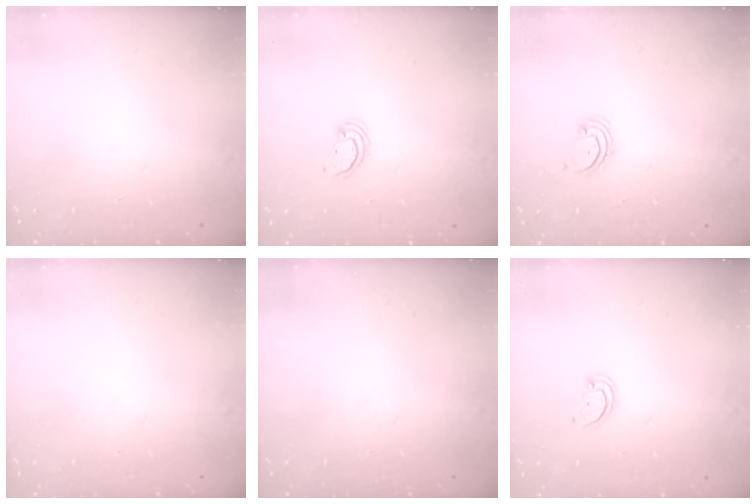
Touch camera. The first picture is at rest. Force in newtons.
{"total": 2.6, "press": 2.6, "slide": 0.2}
{"total": 1.7, "press": 1.6, "slide": 0.2}
{"total": 0.0}
{"total": 0.0}
{"total": 1.6, "press": 1.6, "slide": 0.1}